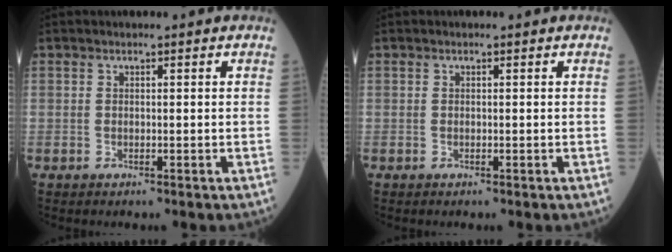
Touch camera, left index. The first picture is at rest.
{"total": 0.0}